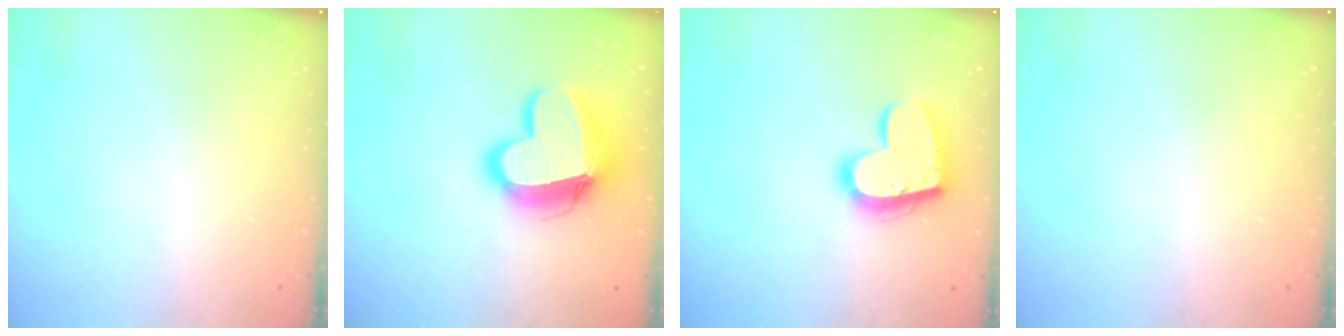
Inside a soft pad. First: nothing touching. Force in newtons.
{"total": 17.7, "press": 17.6, "slide": 1.5}
{"total": 18.0, "press": 17.9, "slide": 1.4}
{"total": 0.5, "press": 0.5, "slide": 0.1}